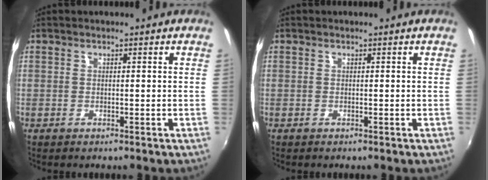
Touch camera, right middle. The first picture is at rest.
{"total": 0.0}